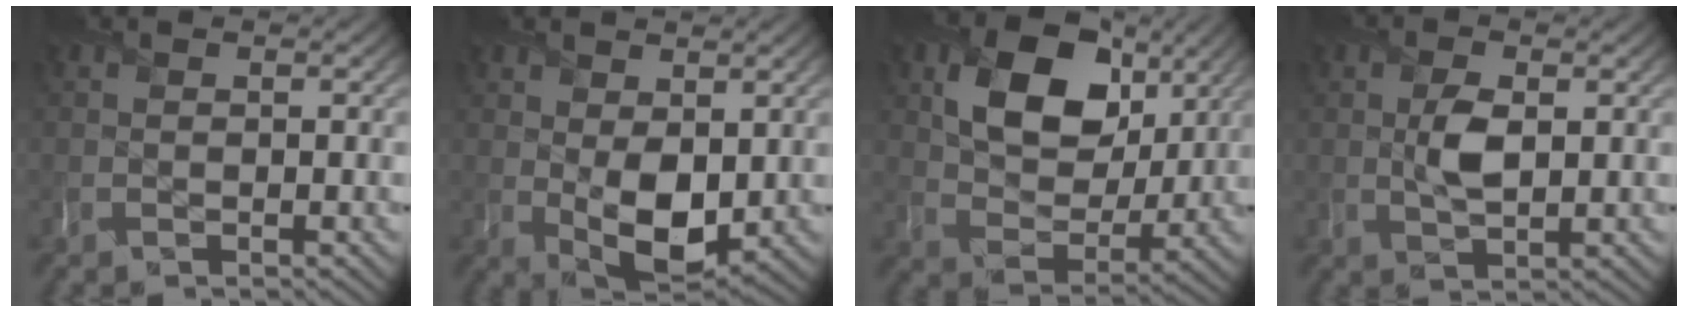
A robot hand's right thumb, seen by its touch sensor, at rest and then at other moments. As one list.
[{"total": 6.5, "force": [0.6, 3.9, 5.2], "torque": [-0.106, -0.012, 0.019]}, {"total": 12.1, "force": [4.8, 8.6, 7.2], "torque": [-0.131, -0.005, 0.081]}, {"total": 3.7, "force": [0.3, 2.0, 3.1], "torque": [-0.066, -0.006, 0.008]}]